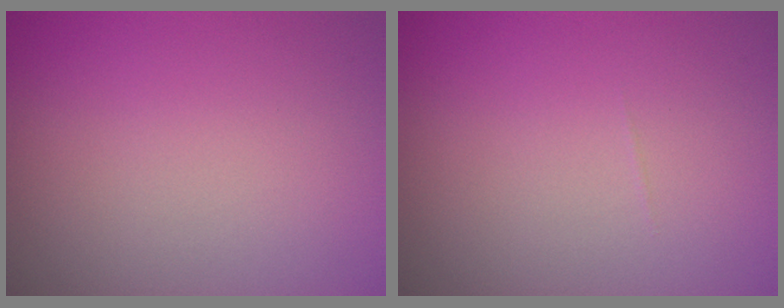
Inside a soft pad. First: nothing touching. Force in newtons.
{"total": 0.0}